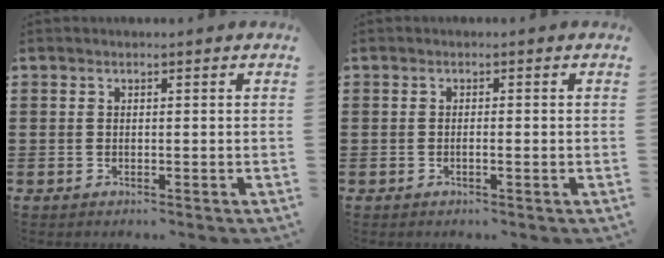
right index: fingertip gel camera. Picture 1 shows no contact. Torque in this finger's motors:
{"motor_torque": [-0.10, 0.28, -0.06, -0.01]}